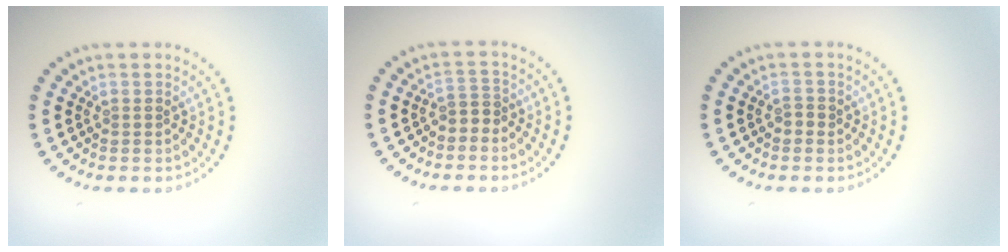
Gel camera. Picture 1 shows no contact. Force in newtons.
{"total": 1.6, "press": 1.2, "slide": 1.0}
{"total": 0.9, "press": 0.9, "slide": 0.3}